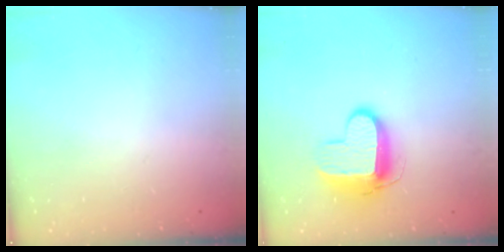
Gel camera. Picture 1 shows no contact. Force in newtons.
{"total": 11.1, "press": 11.1, "slide": 1.0}